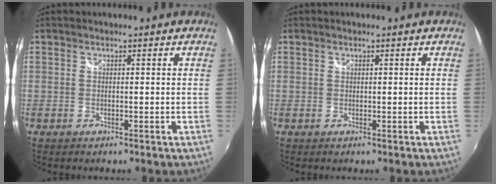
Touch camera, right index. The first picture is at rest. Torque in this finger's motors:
{"motor_torque": [-0.13, -0.17, 0.10, 0.01]}